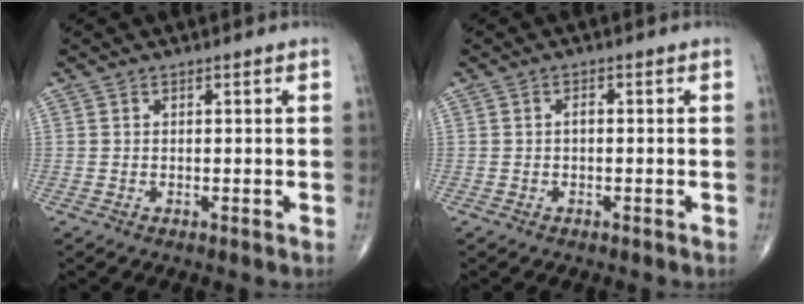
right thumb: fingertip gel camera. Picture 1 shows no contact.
{"total": 1.0, "force": [-0.2, 0.6, 0.9], "torque": [-0.012, 0.002, -0.006]}